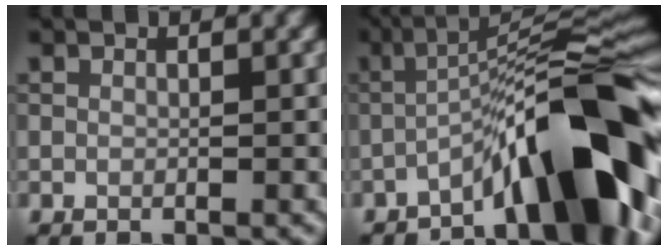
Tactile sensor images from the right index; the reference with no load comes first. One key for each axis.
{"total": 11.4, "fx": -5.6, "fy": 2.2, "fz": 9.8, "tx": -0.130, "ty": 0.027, "tz": -0.096}